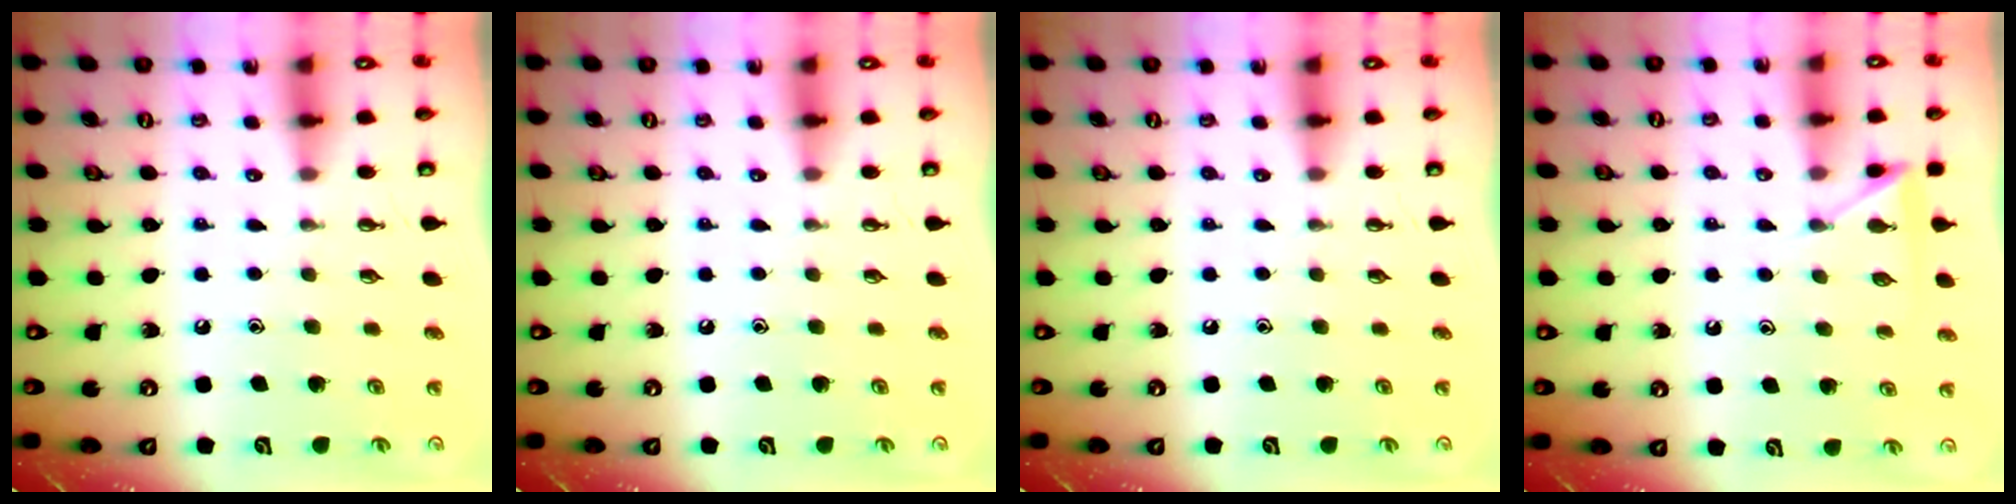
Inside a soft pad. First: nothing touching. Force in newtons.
{"total": 0.0}
{"total": 0.0}
{"total": 5.2, "press": 5.2, "slide": 0.6}